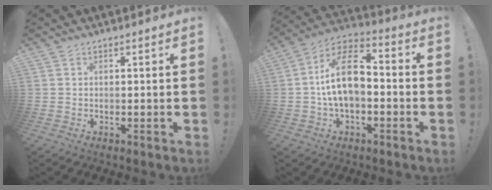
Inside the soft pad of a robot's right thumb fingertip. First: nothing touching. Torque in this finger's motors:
{"motor_torque": [0.25, 0.69, 0.19, -0.03, 0.21]}